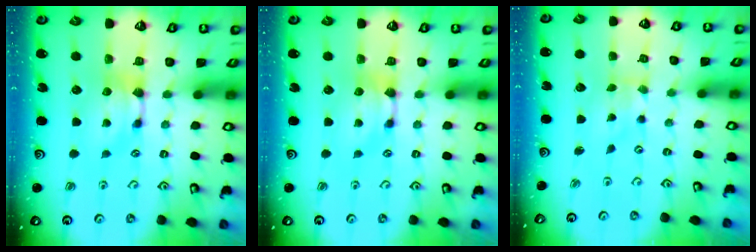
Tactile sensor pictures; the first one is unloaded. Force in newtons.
{"total": 0.0}
{"total": 3.4, "press": 3.3, "slide": 0.8}